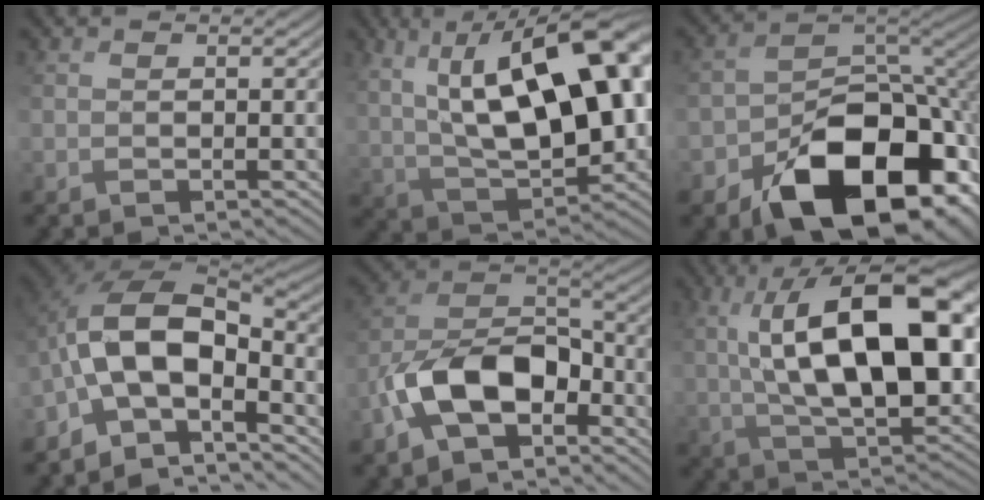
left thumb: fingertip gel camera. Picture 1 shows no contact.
{"total": 18.2, "force": [4.5, 8.9, 15.3], "torque": [-0.255, 0.026, 0.066]}
{"total": 16.5, "force": [-7.9, 10.3, 10.1], "torque": [-0.153, -0.039, -0.127]}
{"total": 12.5, "force": [-4.6, 6.2, 9.8], "torque": [-0.181, -0.001, -0.100]}
{"total": 10.7, "force": [-5.0, 5.9, 7.4], "torque": [-0.148, 0.011, -0.110]}
{"total": 19.0, "force": [3.4, 9.0, 16.3], "torque": [-0.264, 0.014, 0.047]}